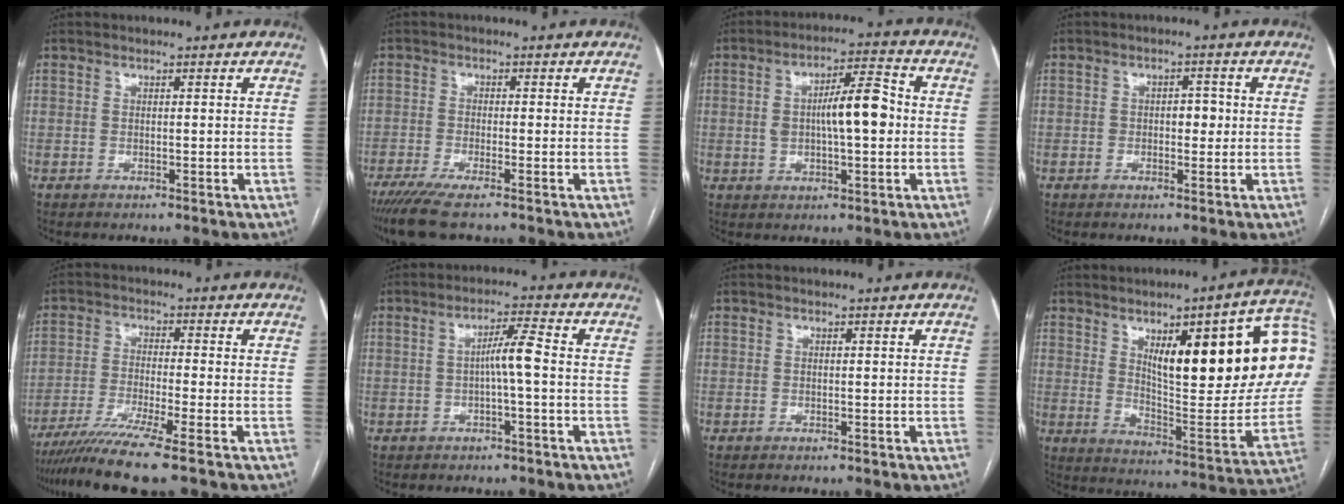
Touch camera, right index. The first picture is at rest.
{"total": 6.8, "force": [-5.2, 0.2, 4.4], "torque": [-0.073, -0.019, -0.086]}
{"total": 9.5, "force": [0.3, 2.7, 9.1], "torque": [-0.156, 0.024, 0.005]}
{"total": 2.8, "force": [0.0, 1.7, 2.3], "torque": [-0.030, 0.008, 0.000]}
{"total": 9.7, "force": [-7.3, -1.6, 6.2], "torque": [-0.104, -0.029, -0.124]}
{"total": 4.2, "force": [-0.5, -0.1, 4.2], "torque": [-0.072, 0.012, -0.006]}
{"total": 0.0}
{"total": 27.9, "force": [8.7, 6.6, 25.7], "torque": [-0.281, 0.027, 0.137]}